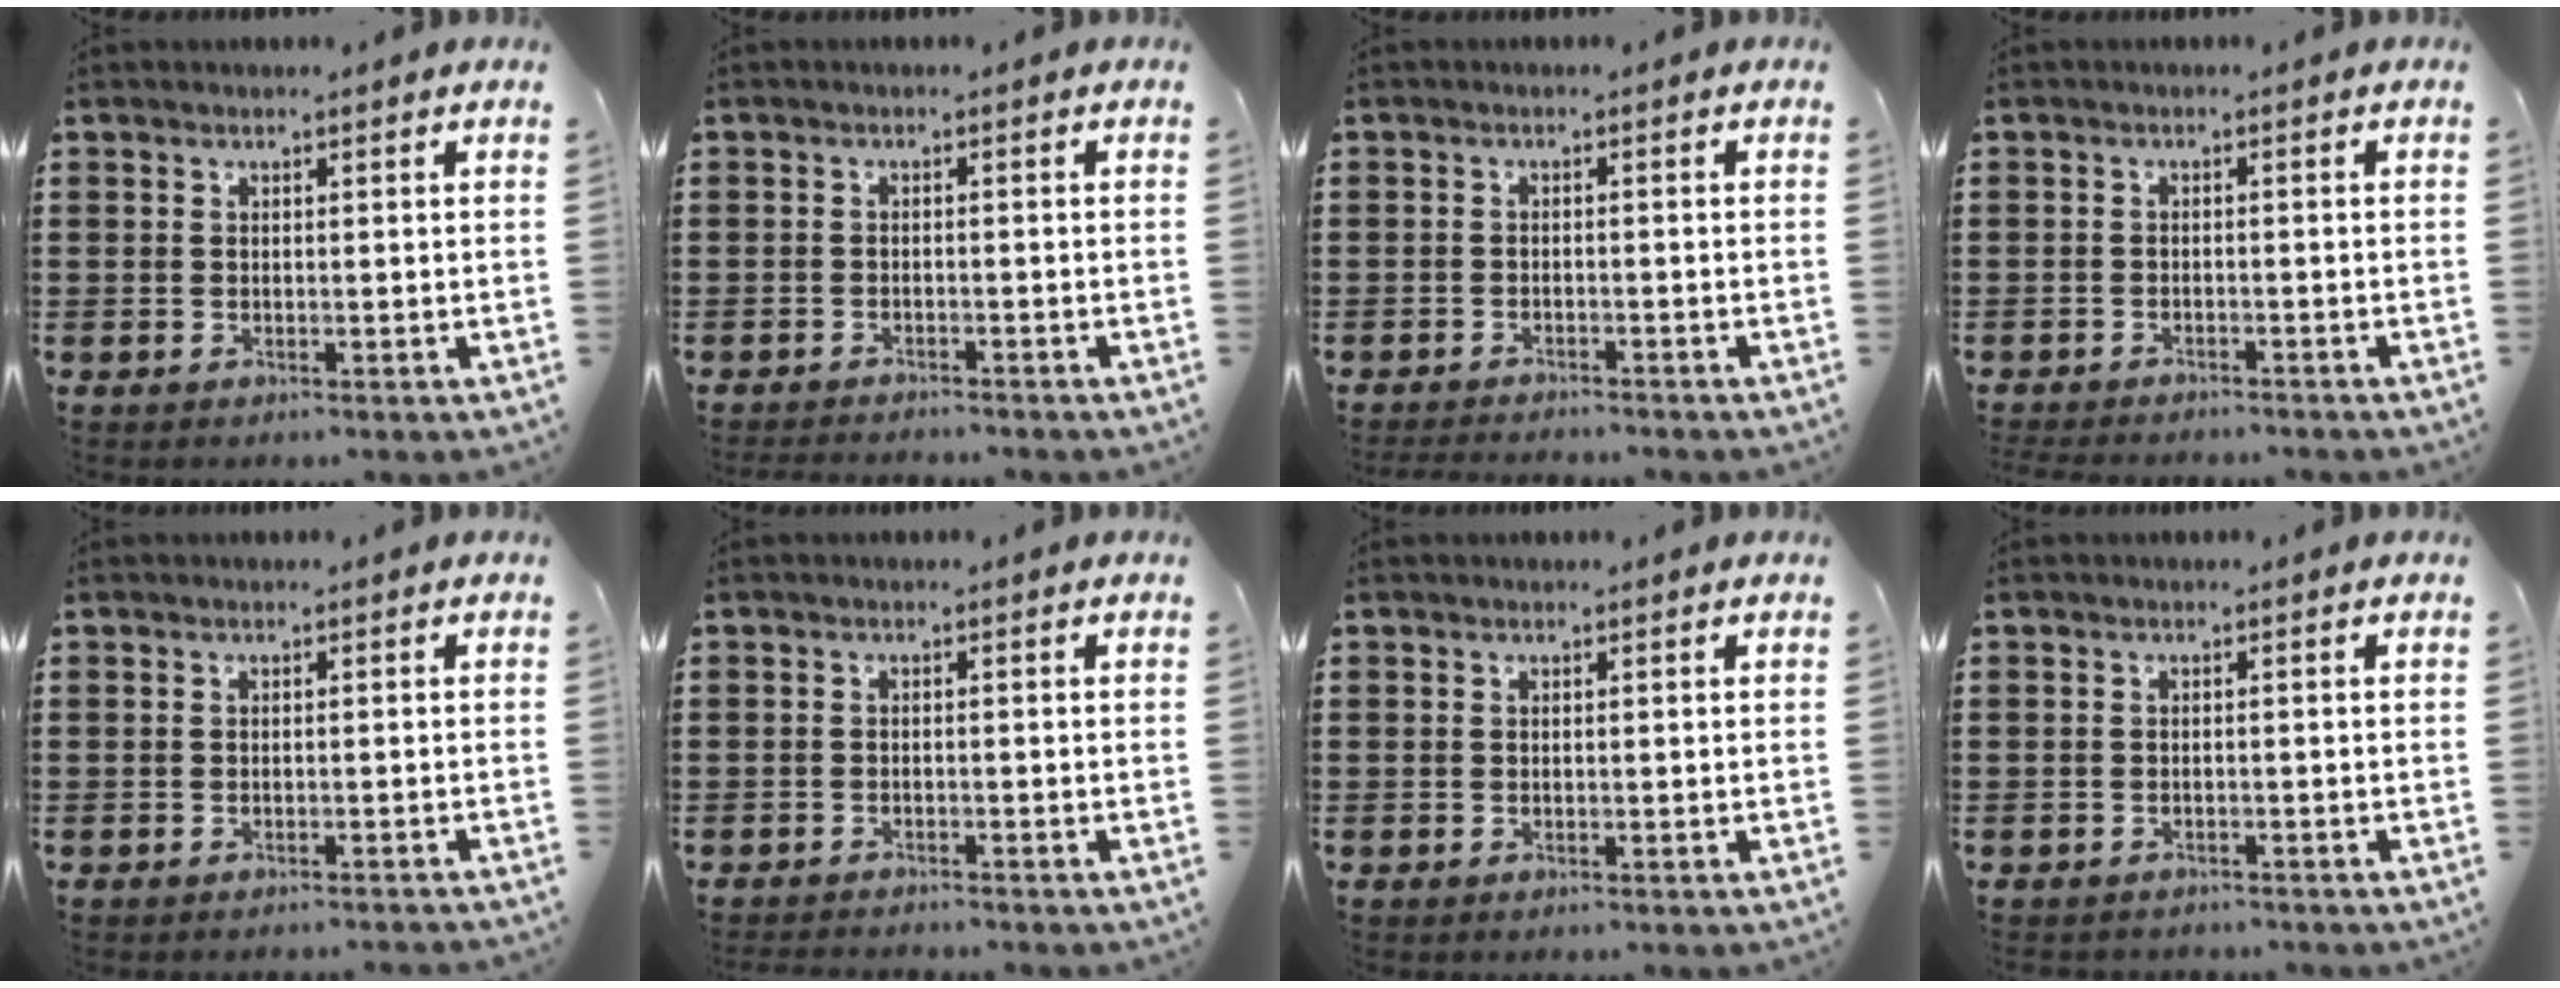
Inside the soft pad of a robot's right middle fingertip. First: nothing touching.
{"total": 1.6, "force": [-1.6, 0.0, 0.0], "torque": [-0.007, 0.000, -0.032]}
{"total": 1.9, "force": [-1.9, 0.0, 0.1], "torque": [-0.007, -0.002, -0.039]}
{"total": 1.8, "force": [-1.8, 0.0, 0.0], "torque": [-0.007, -0.002, -0.039]}
{"total": 0.9, "force": [-0.9, -0.2, 0.1], "torque": [-0.005, -0.001, -0.018]}
{"total": 1.4, "force": [-1.4, 0.0, 0.0], "torque": [-0.005, 0.000, -0.030]}
{"total": 0.0}
{"total": 1.1, "force": [-1.1, 0.2, -0.1], "torque": [-0.003, 0.000, -0.023]}